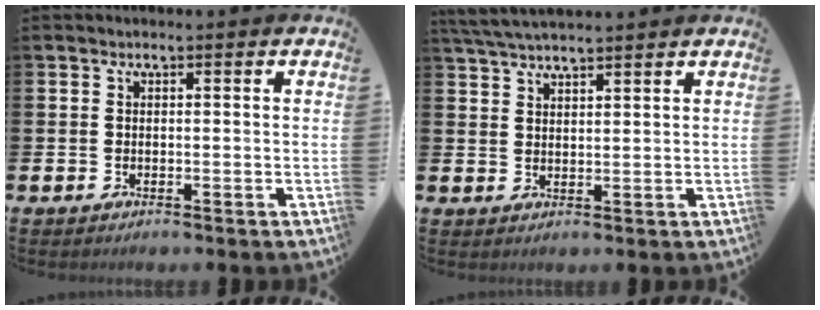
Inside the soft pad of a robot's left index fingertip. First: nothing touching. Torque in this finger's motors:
{"motor_torque": [0.98, -1.16, 0.27, 0.19]}